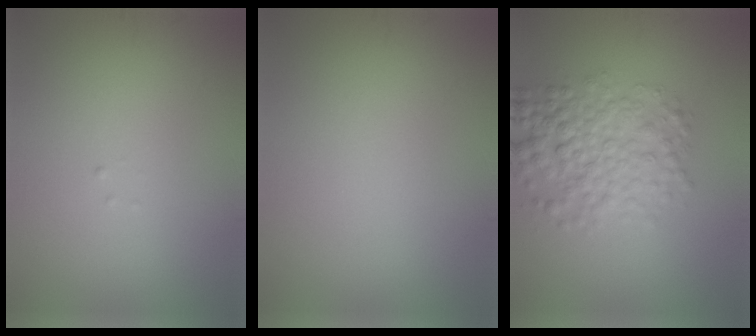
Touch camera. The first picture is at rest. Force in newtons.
{"total": 0.0}
{"total": 5.3, "press": 5.3, "slide": 0.1}